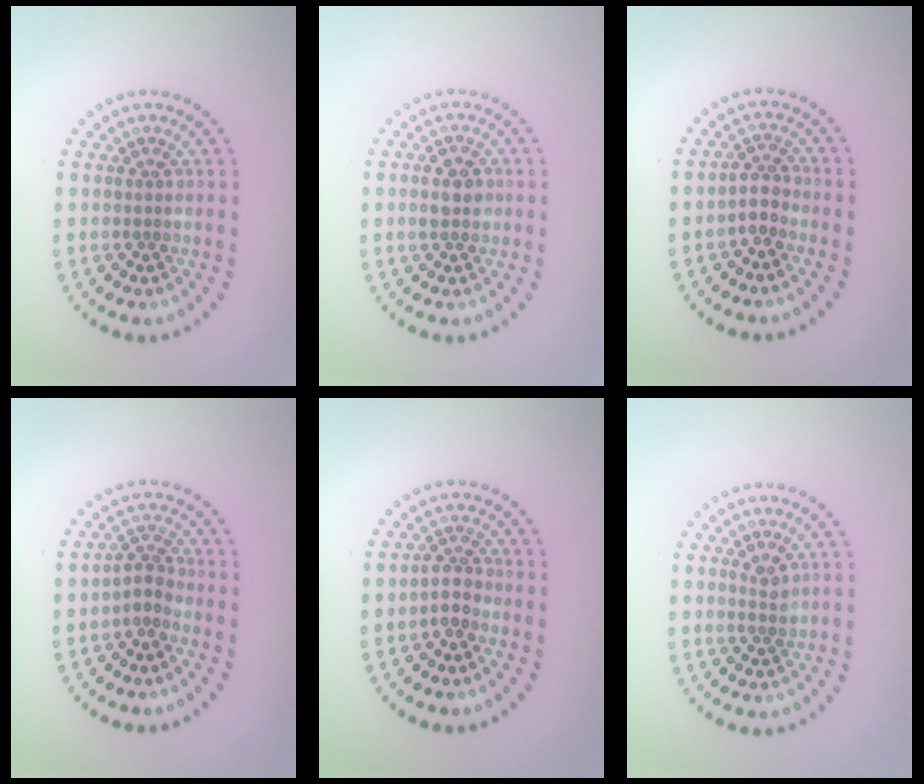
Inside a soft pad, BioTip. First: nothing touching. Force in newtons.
{"total": 2.7, "press": 2.7, "slide": 0.2}
{"total": 1.7, "press": 1.2, "slide": 1.1}
{"total": 1.9, "press": 1.2, "slide": 1.5}
{"total": 1.7, "press": 1.2, "slide": 1.1}
{"total": 1.0, "press": 0.9, "slide": 0.6}